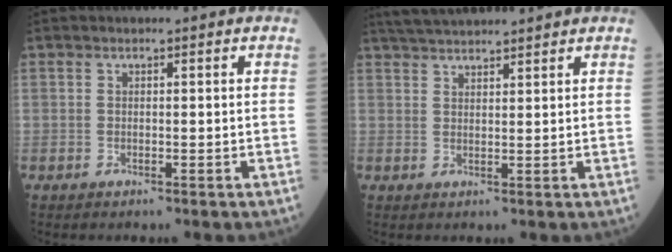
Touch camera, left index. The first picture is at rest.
{"total": 7.7, "force": [7.1, 0.5, 2.8], "torque": [-0.053, 0.036, 0.120]}